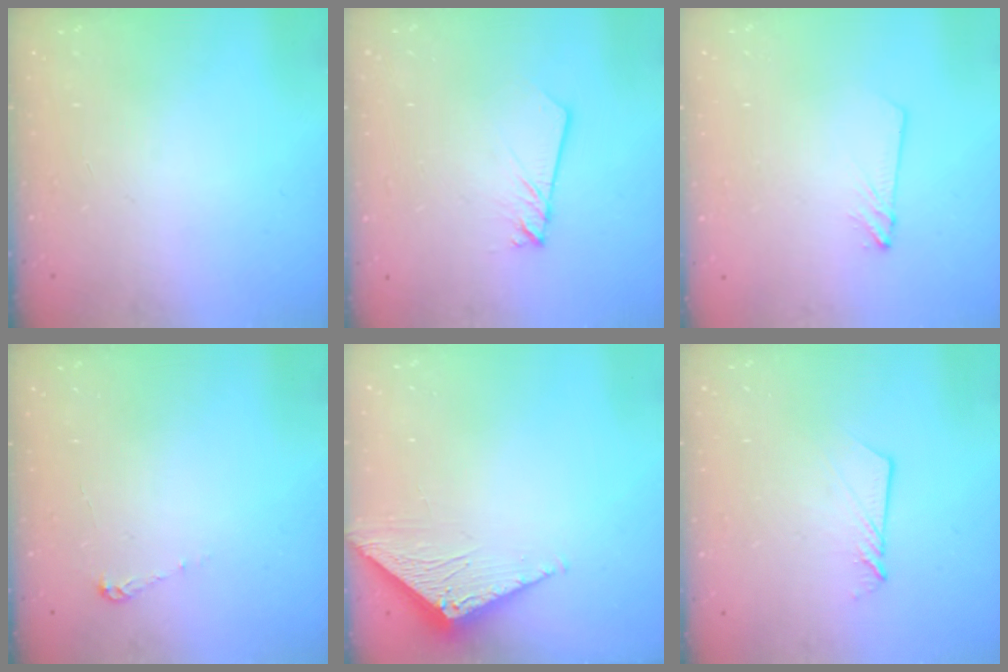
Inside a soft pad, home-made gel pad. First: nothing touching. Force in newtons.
{"total": 1.9, "press": 1.9, "slide": 0.2}
{"total": 2.8, "press": 2.8, "slide": 0.3}
{"total": 3.9, "press": 3.9, "slide": 0.3}
{"total": 3.3, "press": 3.3, "slide": 0.2}
{"total": 4.5, "press": 4.5, "slide": 0.3}